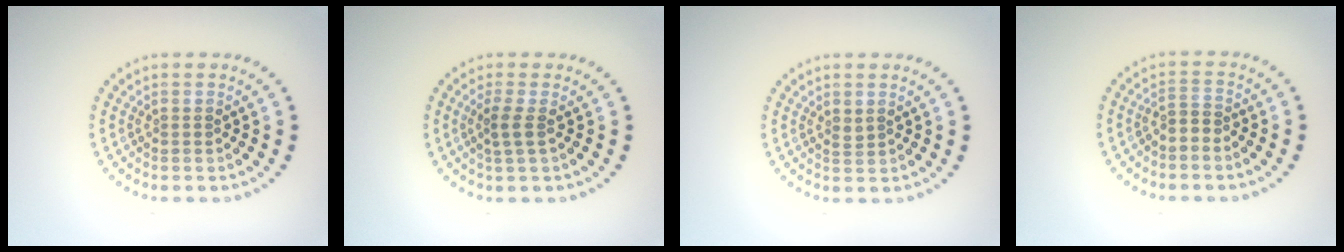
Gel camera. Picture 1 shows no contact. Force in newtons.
{"total": 1.6, "press": 1.3, "slide": 1.0}
{"total": 0.6, "press": 0.5, "slide": 0.2}
{"total": 1.6, "press": 1.2, "slide": 1.0}